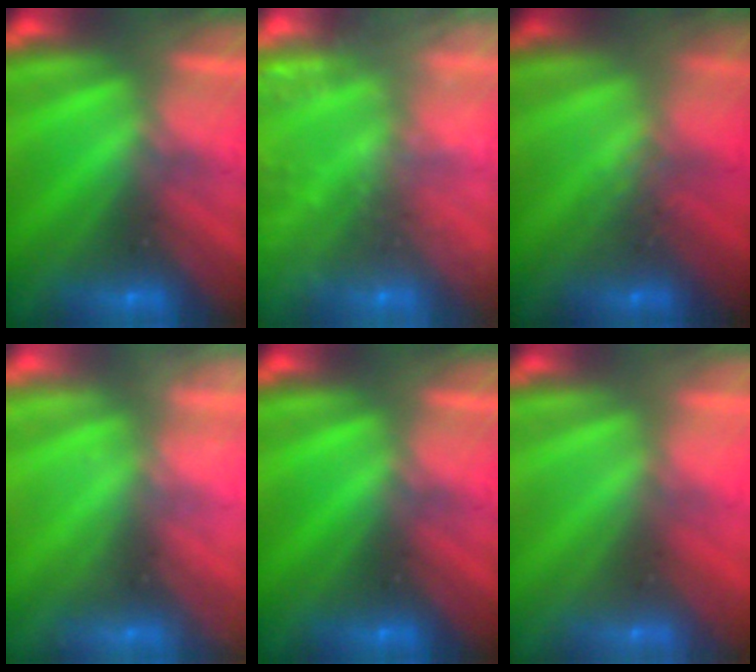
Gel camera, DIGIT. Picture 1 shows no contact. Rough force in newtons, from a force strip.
{"total": 6.4}
{"total": 2.6}
{"total": 2.2}
{"total": 0.0}
{"total": 2.8}